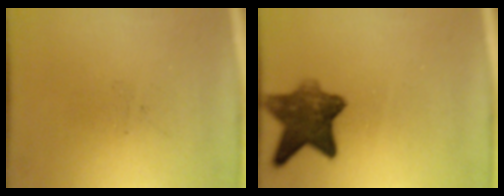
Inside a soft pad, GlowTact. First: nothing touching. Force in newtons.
{"total": 8.2}